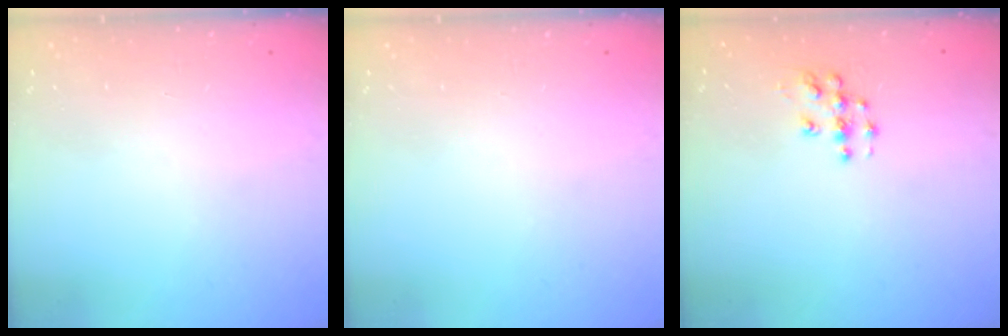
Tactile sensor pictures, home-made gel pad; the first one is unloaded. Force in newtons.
{"total": 0.0}
{"total": 6.6, "press": 6.6, "slide": 0.3}